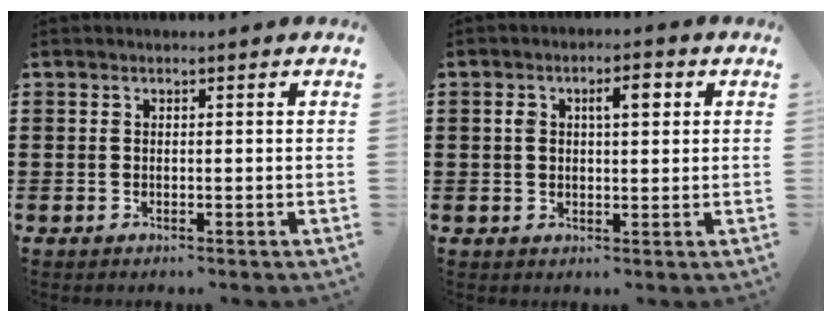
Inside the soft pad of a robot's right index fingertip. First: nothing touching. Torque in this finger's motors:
{"motor_torque": [0.45, -0.18, 0.26, 0.09]}